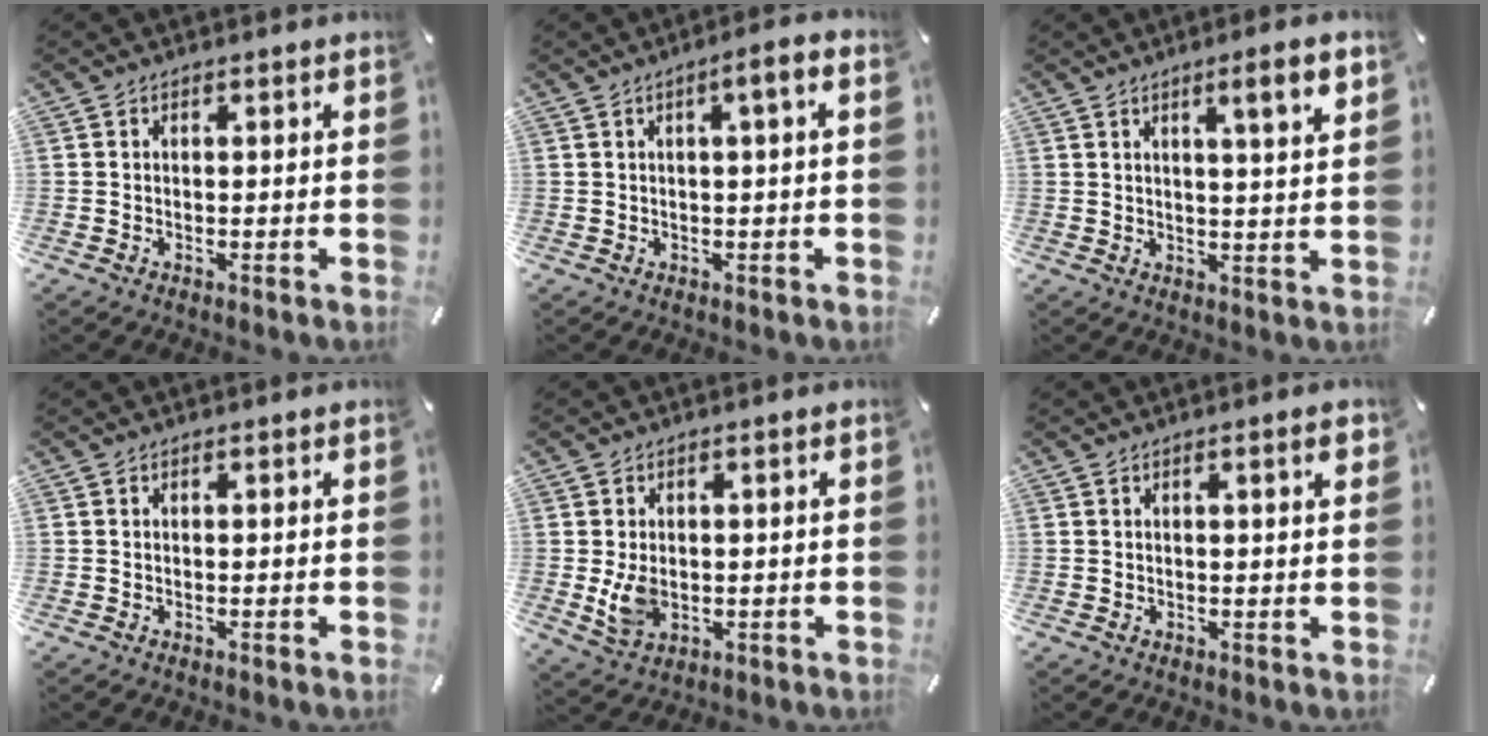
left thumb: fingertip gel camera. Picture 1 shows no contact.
{"total": 4.4, "force": [0.7, 0.5, 4.3], "torque": [-0.072, 0.000, 0.008]}
{"total": 7.2, "force": [3.6, 0.3, 6.2], "torque": [-0.095, -0.014, 0.051]}
{"total": 0.0}
{"total": 5.9, "force": [-0.2, 4.1, 4.3], "torque": [-0.095, -0.005, -0.006]}
{"total": 2.8, "force": [1.0, 0.4, 2.6], "torque": [-0.044, 0.001, 0.013]}